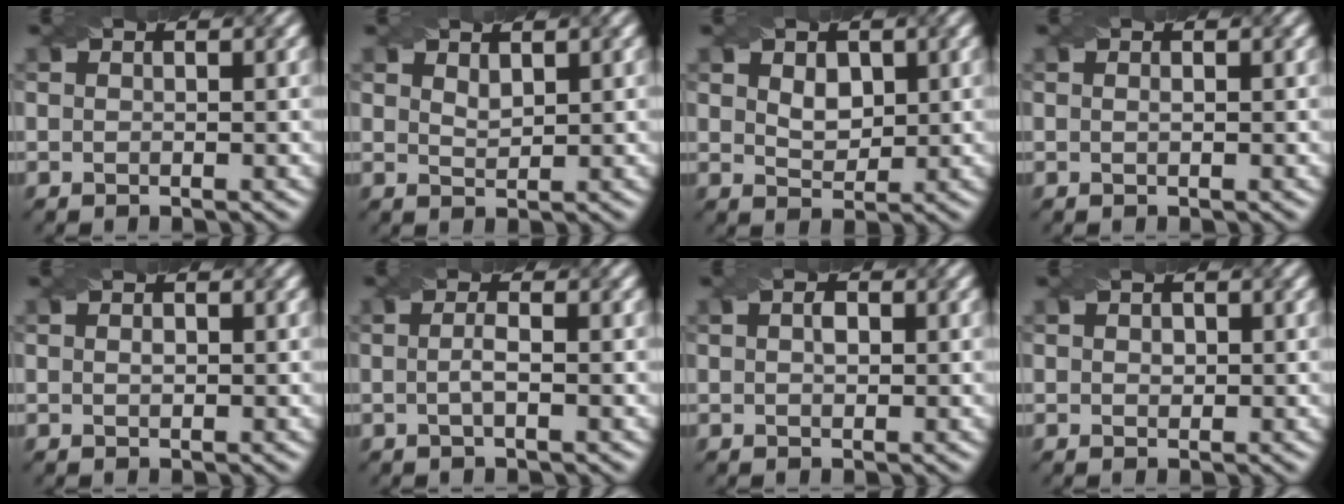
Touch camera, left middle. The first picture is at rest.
{"total": 1.3, "force": [1.0, 0.4, 0.6], "torque": [-0.015, -0.002, 0.022]}
{"total": 2.5, "force": [1.0, 1.7, 1.6], "torque": [-0.027, 0.000, 0.018]}
{"total": 0.0}
{"total": 0.5, "force": [0.0, 0.3, 0.4], "torque": [-0.010, 0.002, 0.001]}
{"total": 1.5, "force": [-0.2, 0.3, 1.4], "torque": [-0.029, 0.001, -0.005]}
{"total": 1.2, "force": [0.2, 0.7, 1.0], "torque": [-0.017, 0.005, 0.002]}
{"total": 0.7, "force": [0.1, 0.6, 0.4], "torque": [-0.007, -0.001, 0.002]}